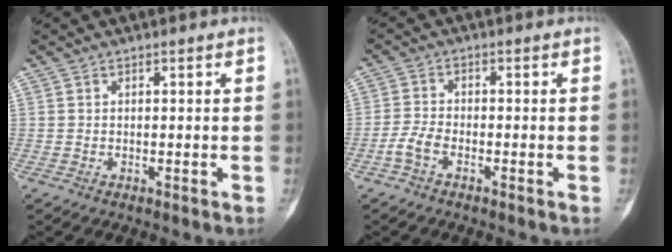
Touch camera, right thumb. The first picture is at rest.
{"total": 3.4, "force": [-1.9, 1.6, 2.3], "torque": [-0.055, 0.013, -0.043]}